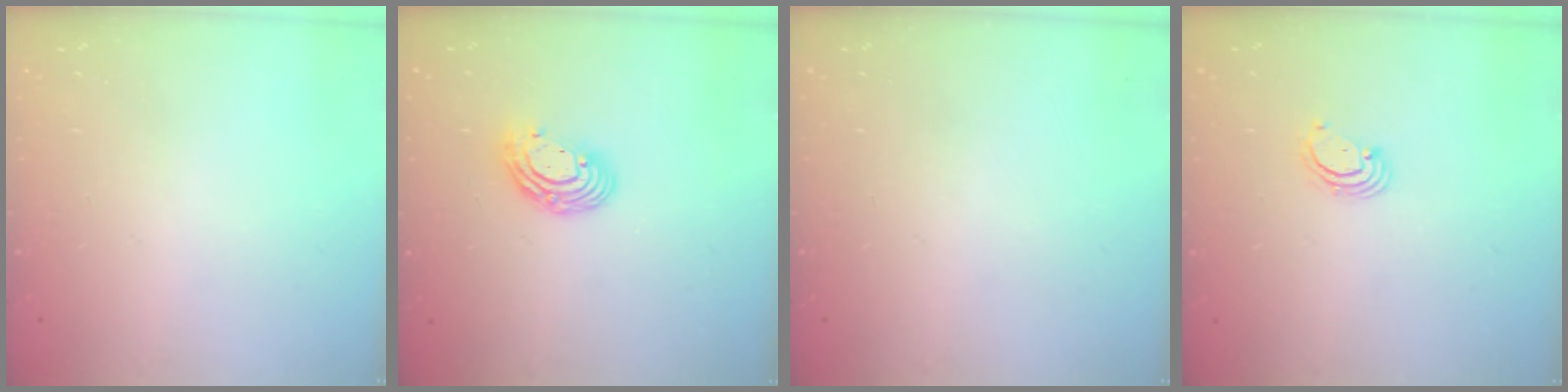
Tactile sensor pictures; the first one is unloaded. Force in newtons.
{"total": 9.2, "press": 9.2, "slide": 0.6}
{"total": 0.0}
{"total": 2.6, "press": 2.6, "slide": 0.3}